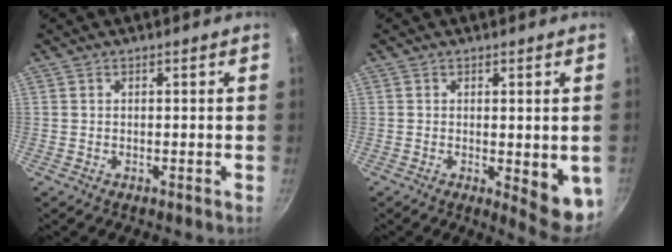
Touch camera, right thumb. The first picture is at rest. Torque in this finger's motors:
{"motor_torque": [0.04, 0.62, -0.16, 0.07, 0.16]}